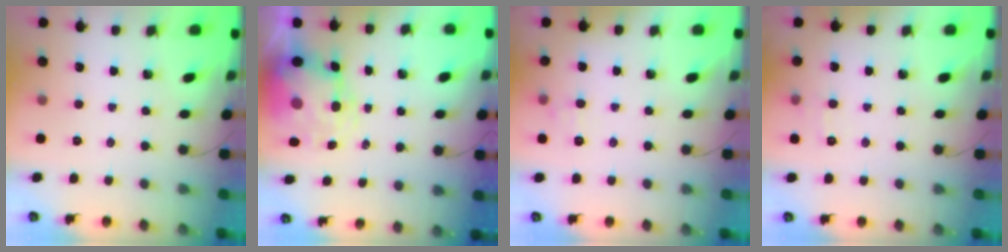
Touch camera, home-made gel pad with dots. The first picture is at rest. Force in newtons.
{"total": 7.4, "press": 7.0, "slide": 2.5}
{"total": 6.1, "press": 5.8, "slide": 1.8}
{"total": 6.6, "press": 6.4, "slide": 1.6}